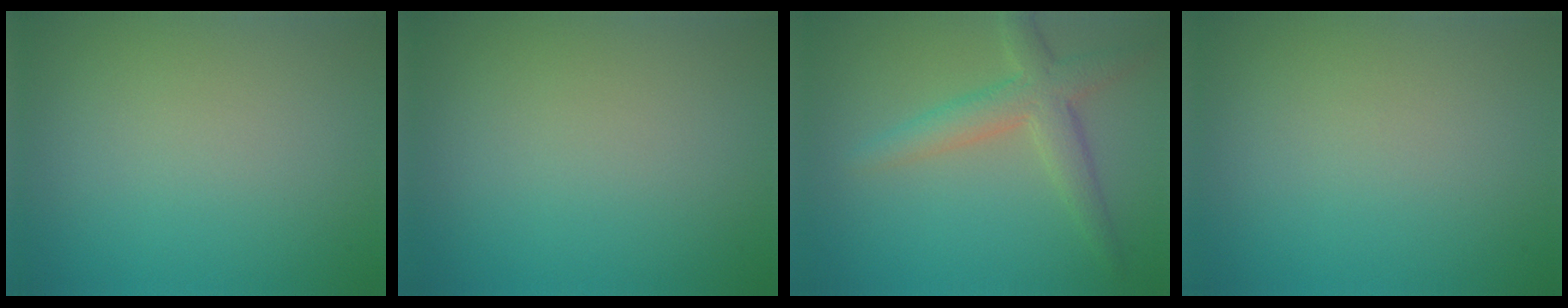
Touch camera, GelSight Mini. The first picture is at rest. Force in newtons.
{"total": 0.0}
{"total": 3.9, "press": 3.8, "slide": 0.1}
{"total": 0.0}